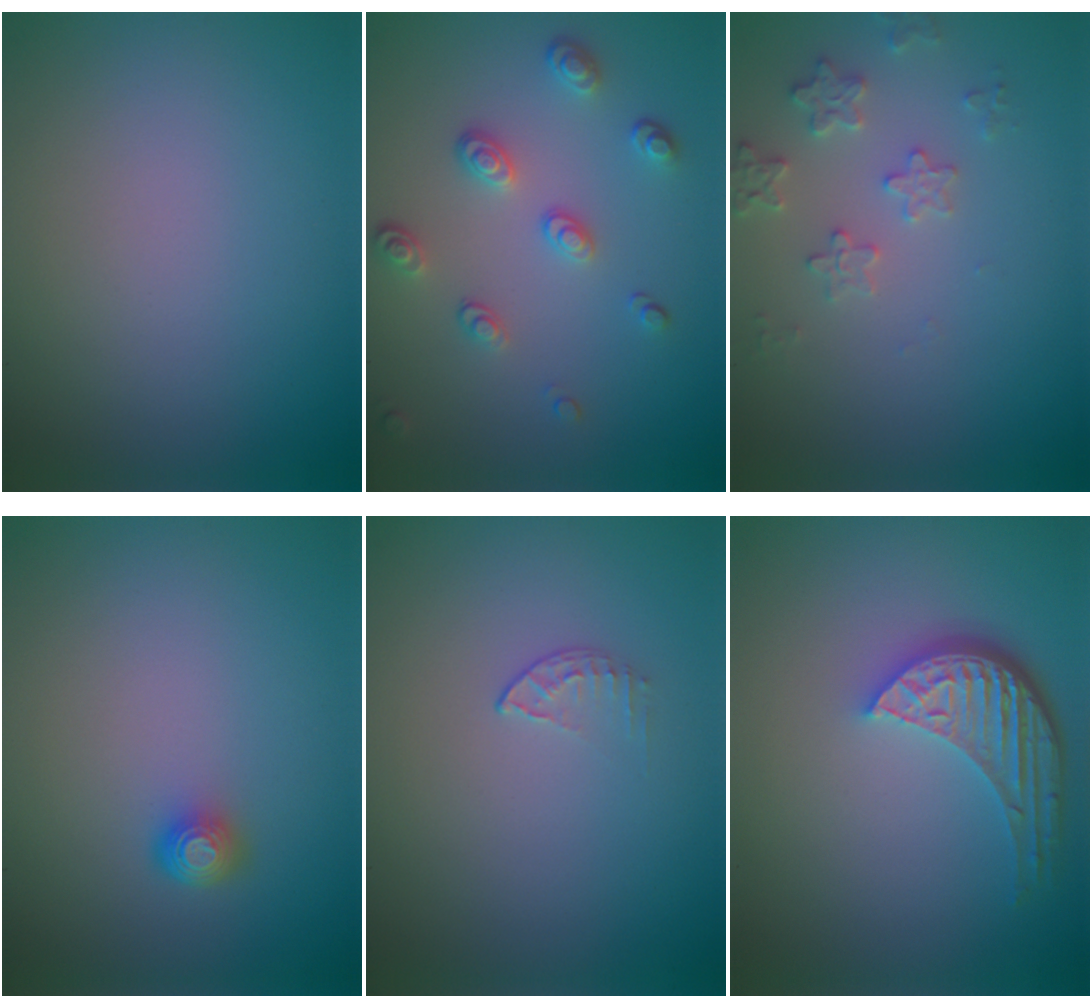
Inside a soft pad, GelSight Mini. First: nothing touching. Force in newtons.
{"total": 3.2, "press": 2.6, "slide": 1.8}
{"total": 2.5, "press": 2.4, "slide": 0.6}
{"total": 1.7, "press": 1.3, "slide": 1.2}
{"total": 0.8, "press": 0.6, "slide": 0.6}
{"total": 5.2, "press": 3.8, "slide": 3.5}